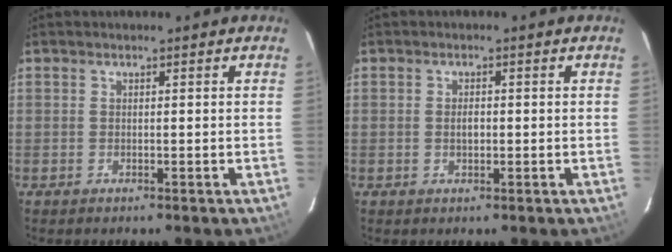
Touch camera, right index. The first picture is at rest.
{"total": 1.6, "force": [-0.2, 1.0, 1.2], "torque": [-0.020, 0.001, -0.003]}